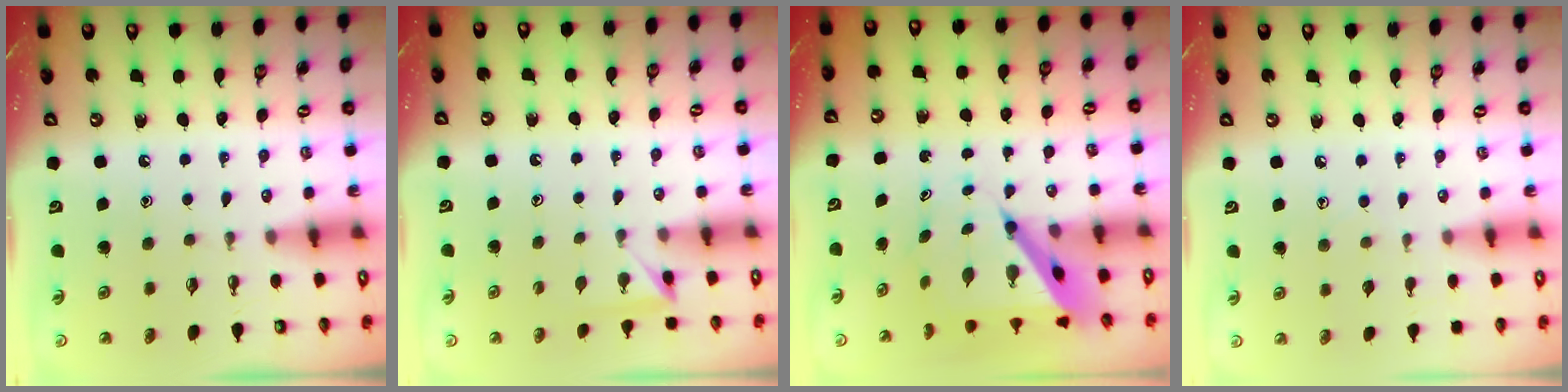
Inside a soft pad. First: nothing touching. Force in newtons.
{"total": 2.3, "press": 2.3, "slide": 0.3}
{"total": 7.0, "press": 7.0, "slide": 0.7}
{"total": 4.6, "press": 4.5, "slide": 0.6}